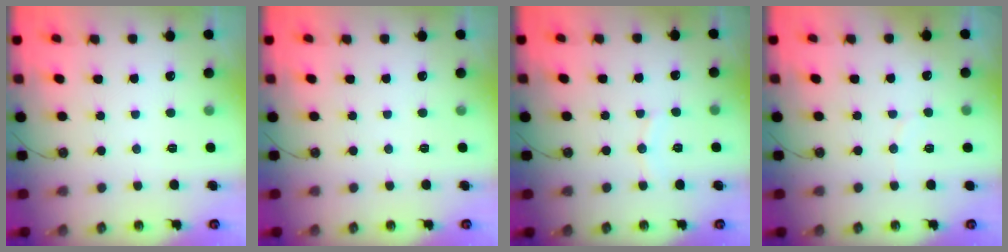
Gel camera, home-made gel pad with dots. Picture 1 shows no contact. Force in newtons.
{"total": 0.0}
{"total": 5.2, "press": 5.2, "slide": 0.6}
{"total": 3.2, "press": 3.2, "slide": 0.3}